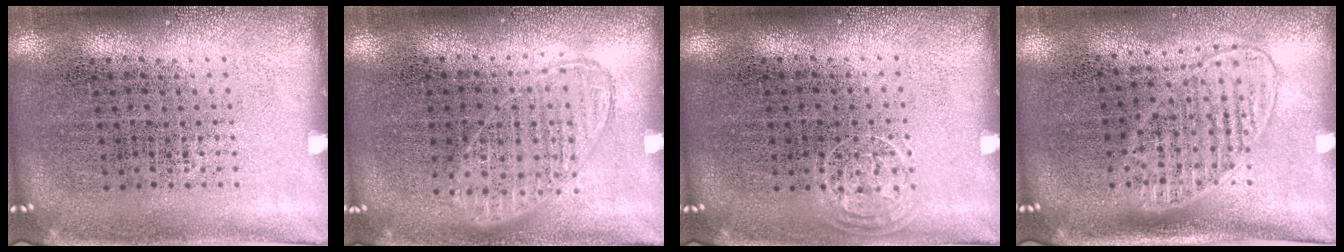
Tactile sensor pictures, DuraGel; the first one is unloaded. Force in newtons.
{"total": 0.9, "press": 0.9, "slide": 0.3}
{"total": 0.8, "press": 0.6, "slide": 0.5}
{"total": 1.4, "press": 1.2, "slide": 0.7}